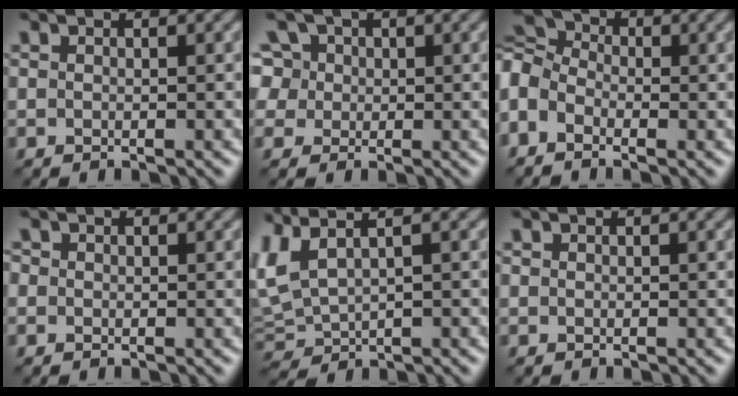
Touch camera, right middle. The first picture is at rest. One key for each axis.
{"total": 7.3, "fx": 2.6, "fy": 6.0, "fz": 3.2, "tx": -0.064, "ty": 0.044, "tz": 0.023}
{"total": 7.1, "fx": -1.5, "fy": 5.1, "fz": 4.7, "tx": -0.121, "ty": 0.021, "tz": -0.034}
{"total": 2.0, "fx": 0.9, "fy": 1.6, "fz": 0.9, "tx": -0.008, "ty": 0.023, "tz": -0.003}
{"total": 4.7, "fx": 1.2, "fy": 2.3, "fz": 3.9, "tx": -0.114, "ty": 0.013, "tz": 0.032}
{"total": 0.0}